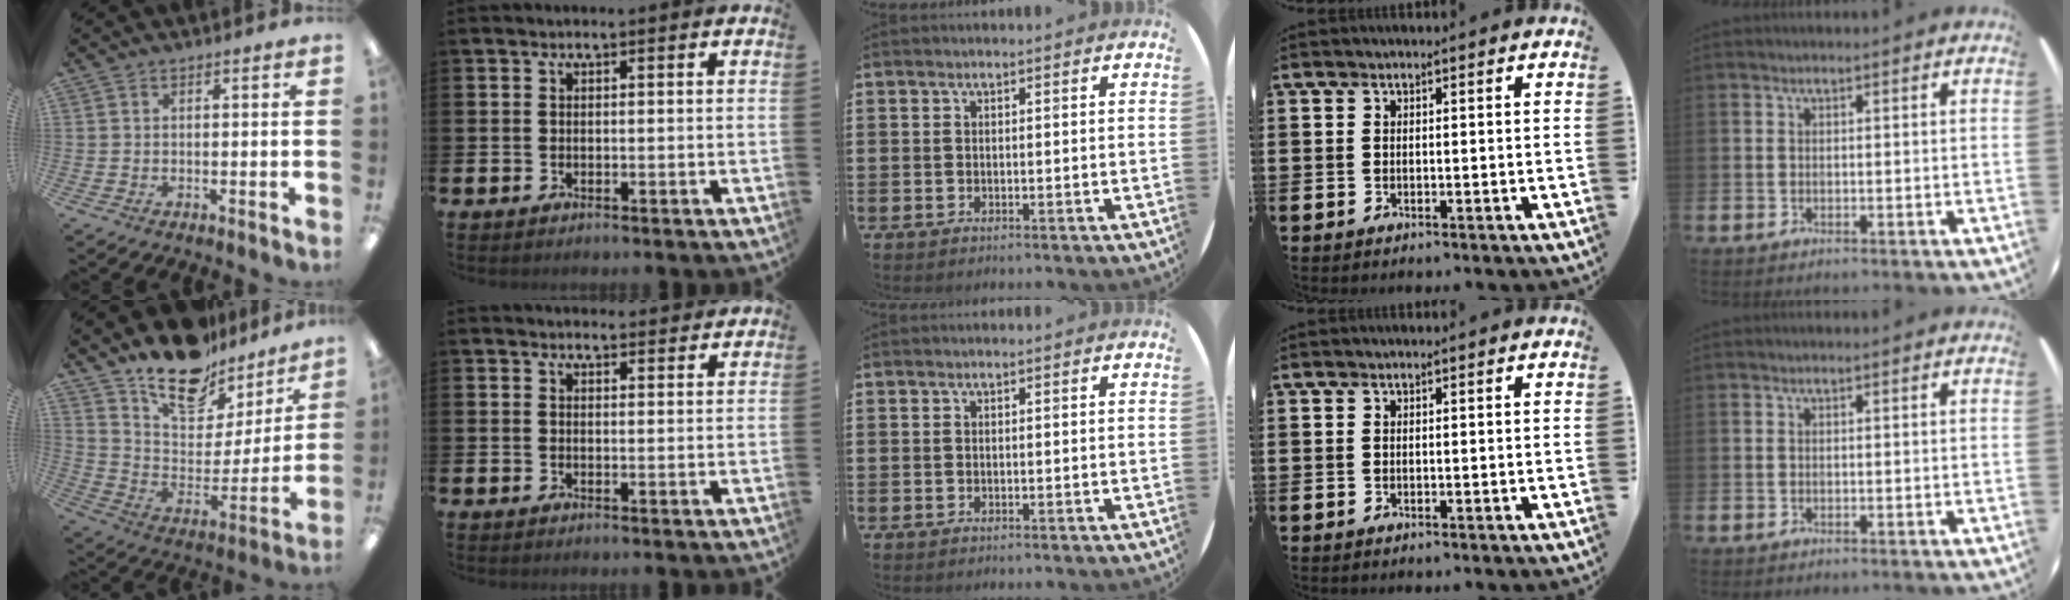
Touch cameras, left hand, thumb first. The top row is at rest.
{"thumb": {"total": 18.5, "force": [14.6, 8.8, 7.1], "torque": [-0.127, -0.103, 0.263]}, "index": {"total": 2.1, "force": [2.0, 0.4, -0.1], "torque": [0.007, -0.012, 0.035]}}